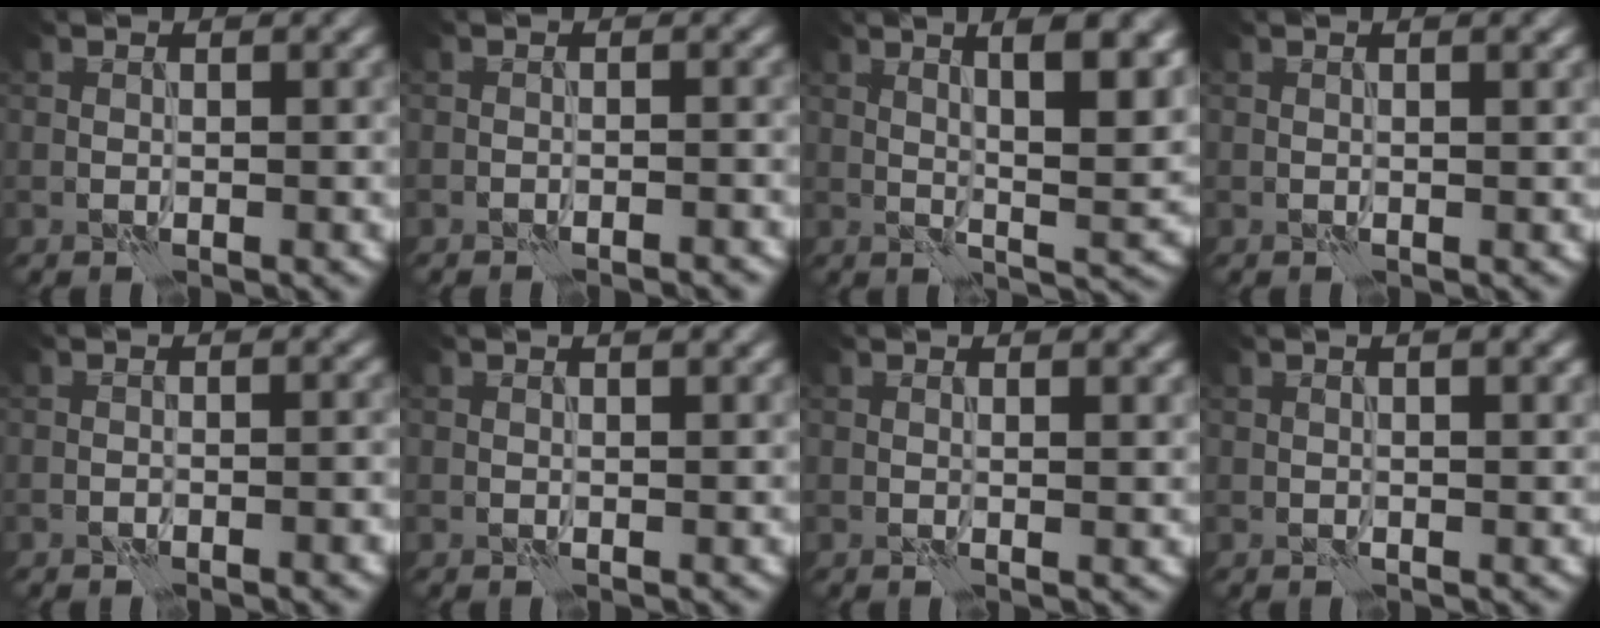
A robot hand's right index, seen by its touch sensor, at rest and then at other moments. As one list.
[{"total": 1.5, "force": [-1.5, 0.2, 0.2], "torque": [0.007, 0.008, -0.024]}, {"total": 9.4, "force": [3.1, 2.6, 8.5], "torque": [-0.099, 0.011, 0.043]}, {"total": 1.1, "force": [0.5, 0.3, 0.9], "torque": [-0.012, -0.003, 0.000]}, {"total": 1.5, "force": [-1.1, 0.3, 1.0], "torque": [-0.011, 0.009, -0.019]}, {"total": 0.7, "force": [0.6, 0.1, 0.5], "torque": [-0.009, -0.001, 0.006]}, {"total": 1.4, "force": [0.7, 0.3, 1.2], "torque": [-0.014, 0.000, 0.008]}, {"total": 2.8, "force": [1.5, 0.9, 2.2], "torque": [-0.020, -0.001, 0.008]}]